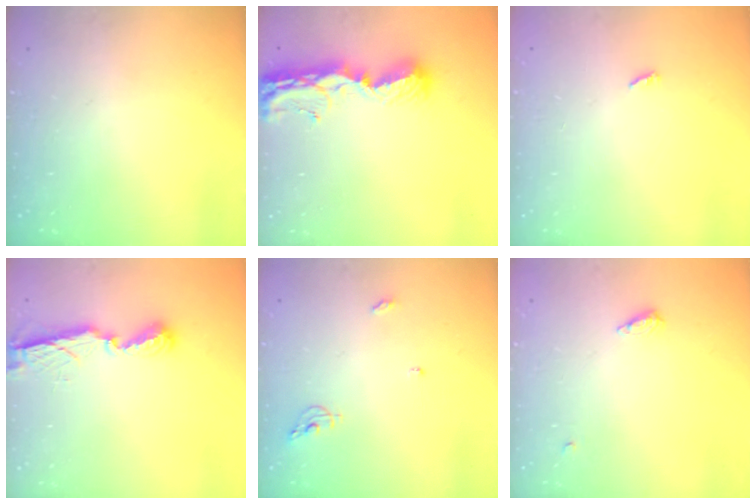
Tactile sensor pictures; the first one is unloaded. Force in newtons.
{"total": 10.1, "press": 10.0, "slide": 0.8}
{"total": 2.3, "press": 2.3, "slide": 0.2}
{"total": 7.5, "press": 7.5, "slide": 0.5}
{"total": 5.4, "press": 5.4, "slide": 0.4}
{"total": 5.5, "press": 5.4, "slide": 1.0}